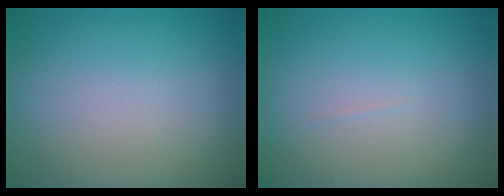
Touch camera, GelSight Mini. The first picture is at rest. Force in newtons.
{"total": 0.0}